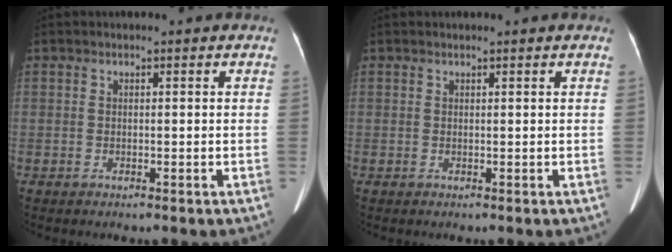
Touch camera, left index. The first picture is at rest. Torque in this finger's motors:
{"motor_torque": [-0.05, -0.10, 0.03, 0.02]}